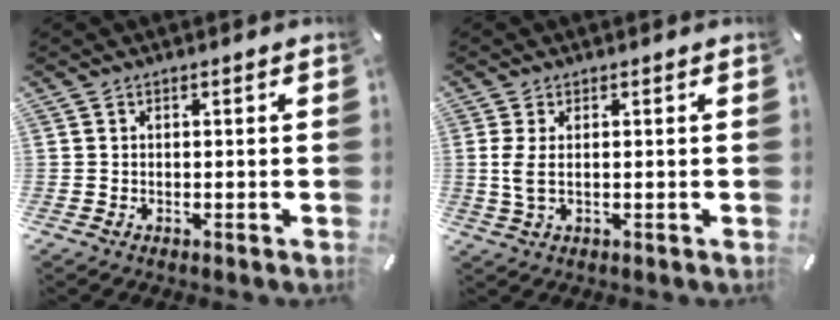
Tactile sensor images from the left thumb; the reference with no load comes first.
{"total": 3.9, "force": [0.3, 1.1, 3.7], "torque": [-0.084, -0.005, 0.003]}